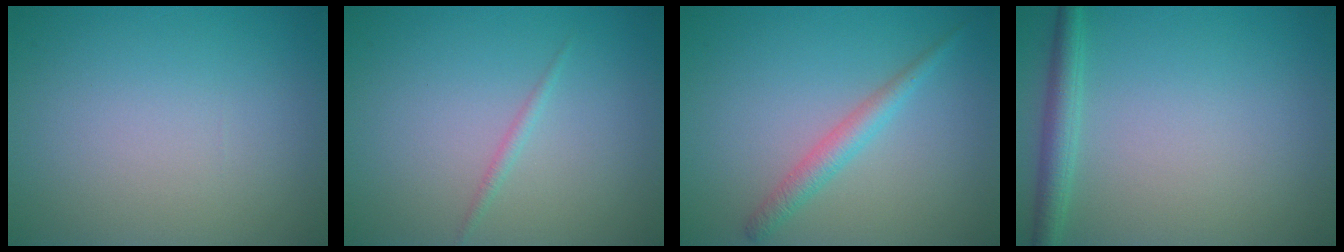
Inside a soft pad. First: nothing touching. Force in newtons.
{"total": 0.8, "press": 0.8, "slide": 0.1}
{"total": 2.1, "press": 2.1, "slide": 0.1}
{"total": 2.3, "press": 2.3, "slide": 0.1}